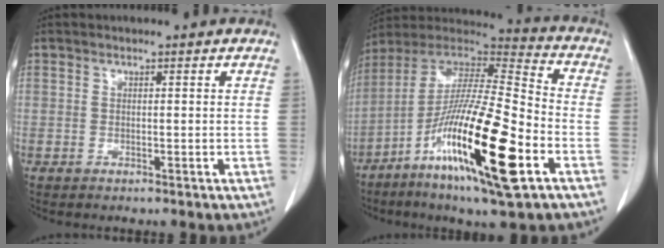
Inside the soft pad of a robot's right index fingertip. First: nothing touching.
{"total": 23.1, "force": [-9.0, 2.0, 21.2], "torque": [-0.406, -0.035, -0.164]}